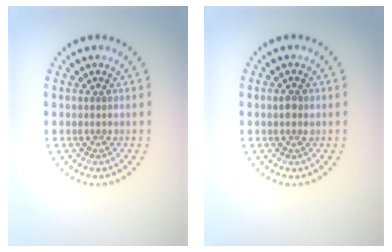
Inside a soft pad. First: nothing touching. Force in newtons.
{"total": 1.1, "press": 1.1, "slide": 0.2}